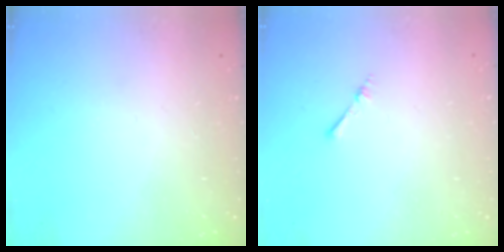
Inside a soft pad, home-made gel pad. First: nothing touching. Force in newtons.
{"total": 1.7, "press": 1.7, "slide": 0.3}